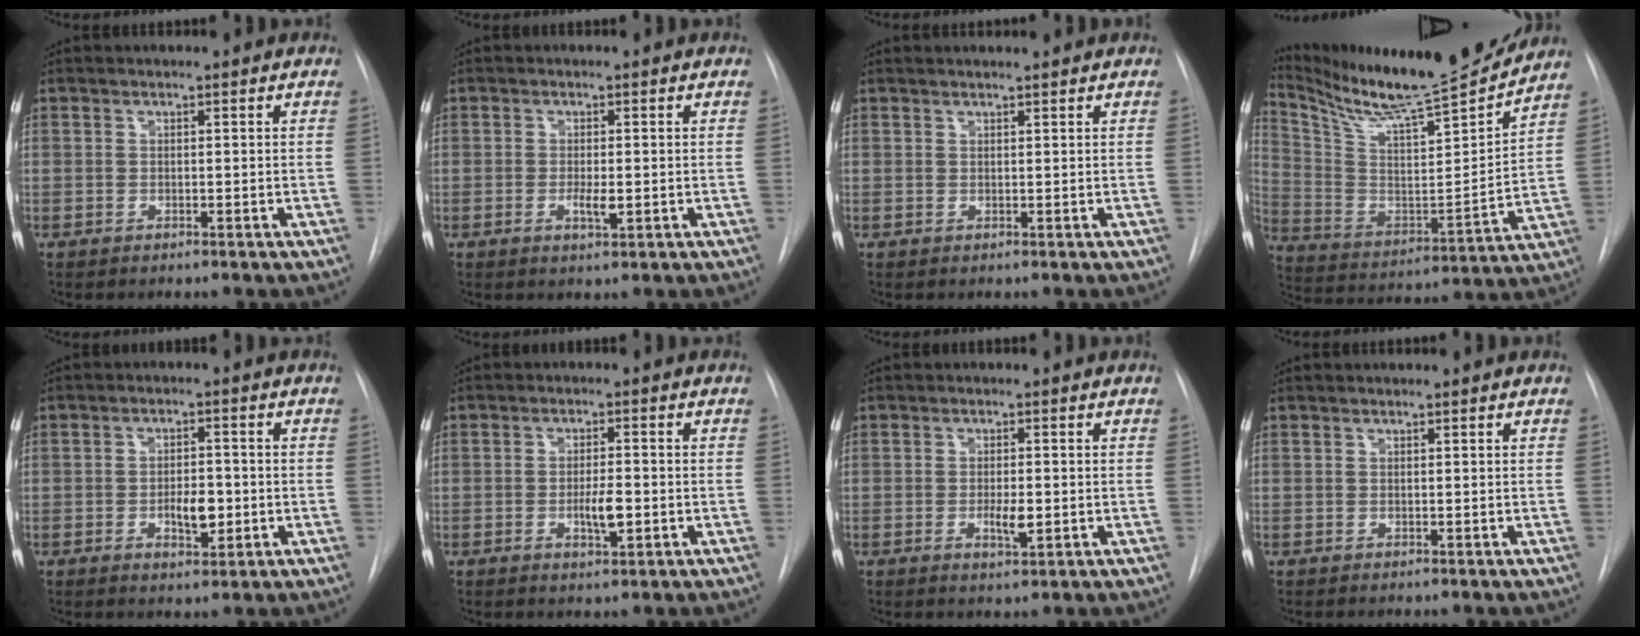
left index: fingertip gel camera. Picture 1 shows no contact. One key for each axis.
{"total": 2.3, "fx": -0.4, "fy": 0.6, "fz": 2.1, "tx": -0.041, "ty": -0.003, "tz": -0.006}
{"total": 2.5, "fx": 2.4, "fy": 0.0, "fz": 0.6, "tx": -0.009, "ty": 0.015, "tz": 0.033}
{"total": 20.6, "fx": 18.9, "fy": 0.7, "fz": 8.2, "tx": -0.160, "ty": -0.045, "tz": 0.307}
{"total": 4.7, "fx": -1.1, "fy": 2.1, "fz": 4.1, "tx": -0.063, "ty": 0.000, "tz": -0.013}
{"total": 4.0, "fx": -1.0, "fy": 1.0, "fz": 3.8, "tx": -0.066, "ty": -0.001, "tz": -0.013}
{"total": 3.1, "fx": -0.6, "fy": 0.9, "fz": 2.9, "tx": -0.051, "ty": -0.003, "tz": -0.007}
{"total": 0.7, "fx": 0.7, "fy": 0.0, "fz": 0.1, "tx": -0.003, "ty": 0.008, "tz": 0.012}